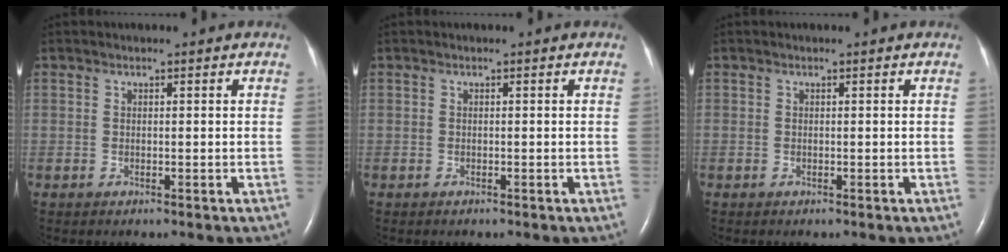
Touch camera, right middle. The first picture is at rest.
{"total": 0.0}
{"total": 0.0}